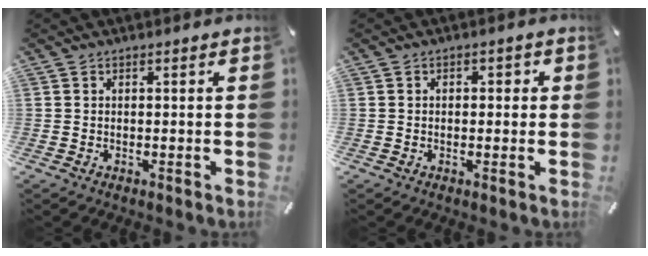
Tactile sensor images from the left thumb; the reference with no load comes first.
{"total": 1.5, "force": [-0.2, 1.2, 1.0], "torque": [-0.012, 0.004, -0.009]}